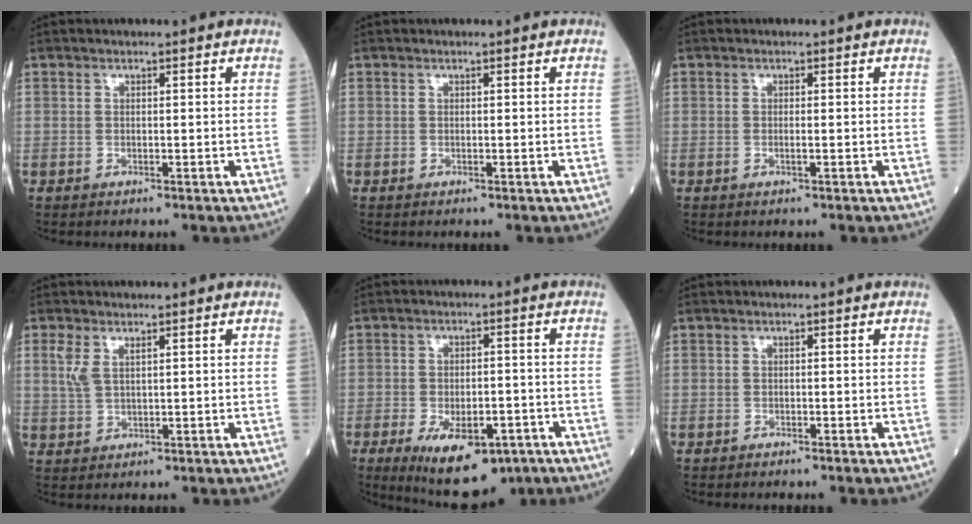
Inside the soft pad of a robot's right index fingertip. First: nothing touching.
{"total": 0.0}
{"total": 0.5, "force": [-0.1, -0.1, 0.5], "torque": [-0.012, 0.001, 0.000]}
{"total": 2.5, "force": [1.3, 1.0, 2.0], "torque": [-0.055, 0.013, 0.038]}
{"total": 12.1, "force": [-6.8, 5.1, 8.6], "torque": [-0.138, -0.012, -0.093]}
{"total": 0.9, "force": [-0.8, -0.1, 0.4], "torque": [-0.005, 0.001, -0.010]}